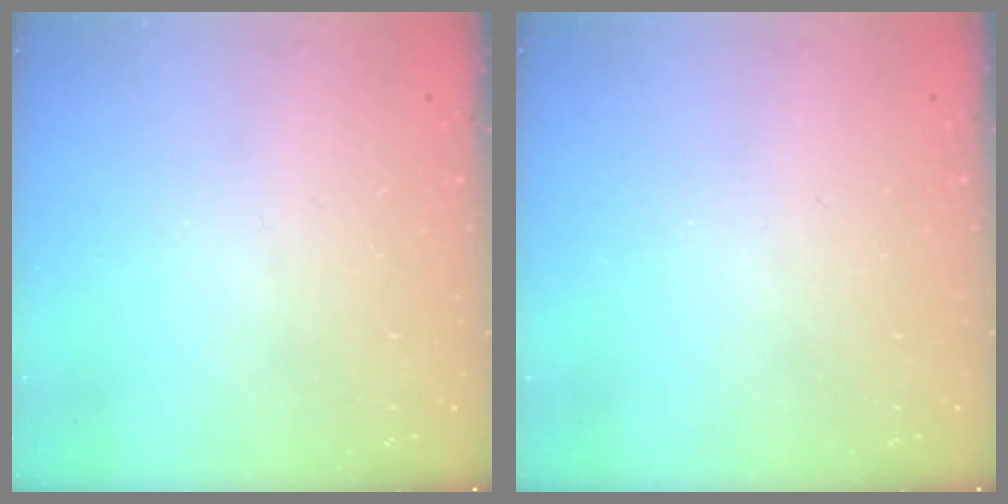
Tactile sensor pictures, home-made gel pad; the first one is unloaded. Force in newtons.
{"total": 0.0}